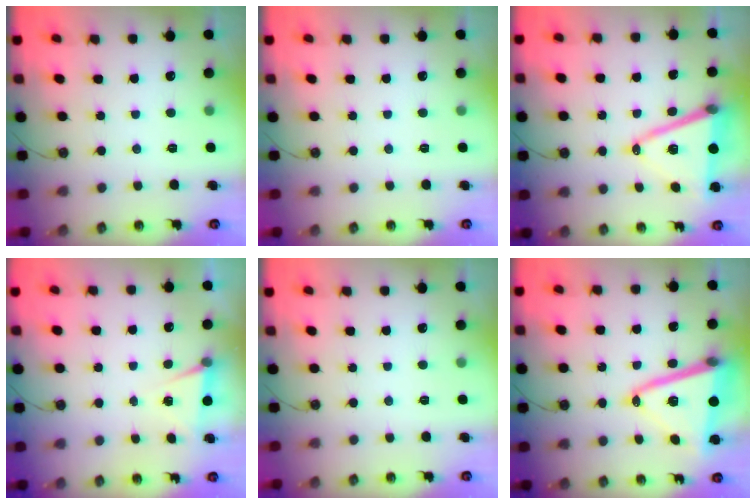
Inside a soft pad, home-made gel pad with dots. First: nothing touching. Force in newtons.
{"total": 0.0}
{"total": 14.4, "press": 13.8, "slide": 4.0}
{"total": 4.9, "press": 1.9, "slide": 4.5}
{"total": 0.0}
{"total": 18.0, "press": 17.8, "slide": 2.5}